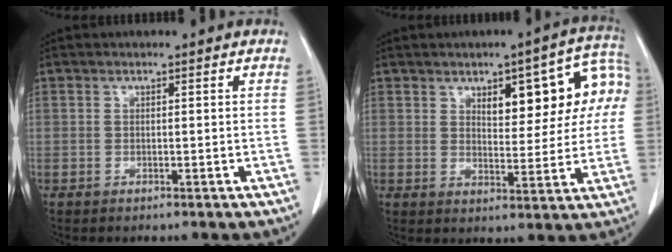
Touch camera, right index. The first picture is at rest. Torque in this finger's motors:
{"motor_torque": [1.06, 0.86, 0.43, 0.06]}